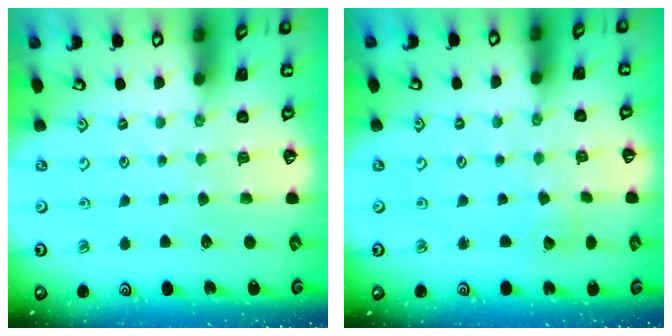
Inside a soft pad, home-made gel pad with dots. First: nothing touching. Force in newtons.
{"total": 2.1, "press": 2.1, "slide": 0.2}